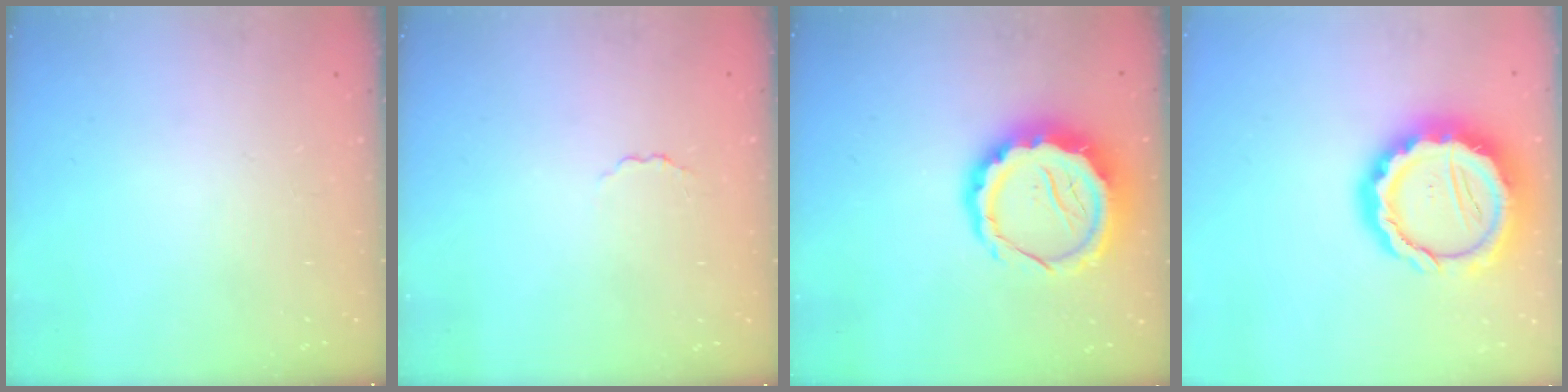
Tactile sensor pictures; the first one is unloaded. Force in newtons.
{"total": 2.0, "press": 1.9, "slide": 0.6}
{"total": 12.5, "press": 12.1, "slide": 2.9}
{"total": 19.0, "press": 18.6, "slide": 3.8}